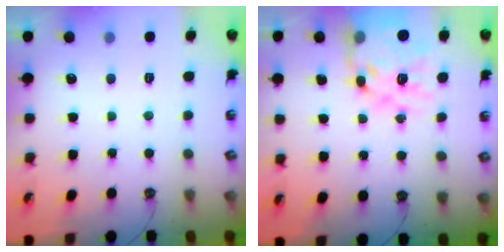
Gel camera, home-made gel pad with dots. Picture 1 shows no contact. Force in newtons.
{"total": 22.1, "press": 22.0, "slide": 2.0}